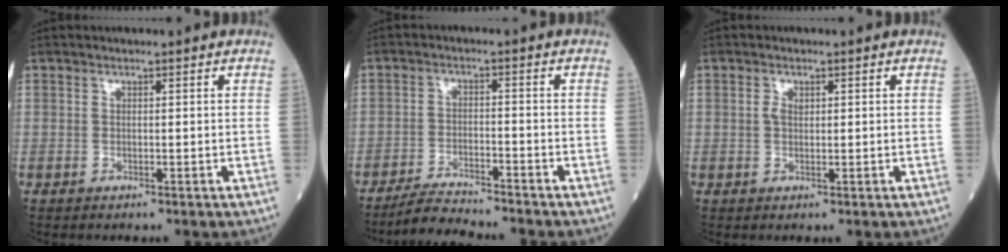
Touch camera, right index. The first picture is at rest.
{"total": 5.7, "force": [-5.4, -0.5, 1.5], "torque": [-0.026, -0.018, -0.098]}
{"total": 1.3, "force": [0.4, 0.7, 1.0], "torque": [-0.023, 0.003, 0.010]}